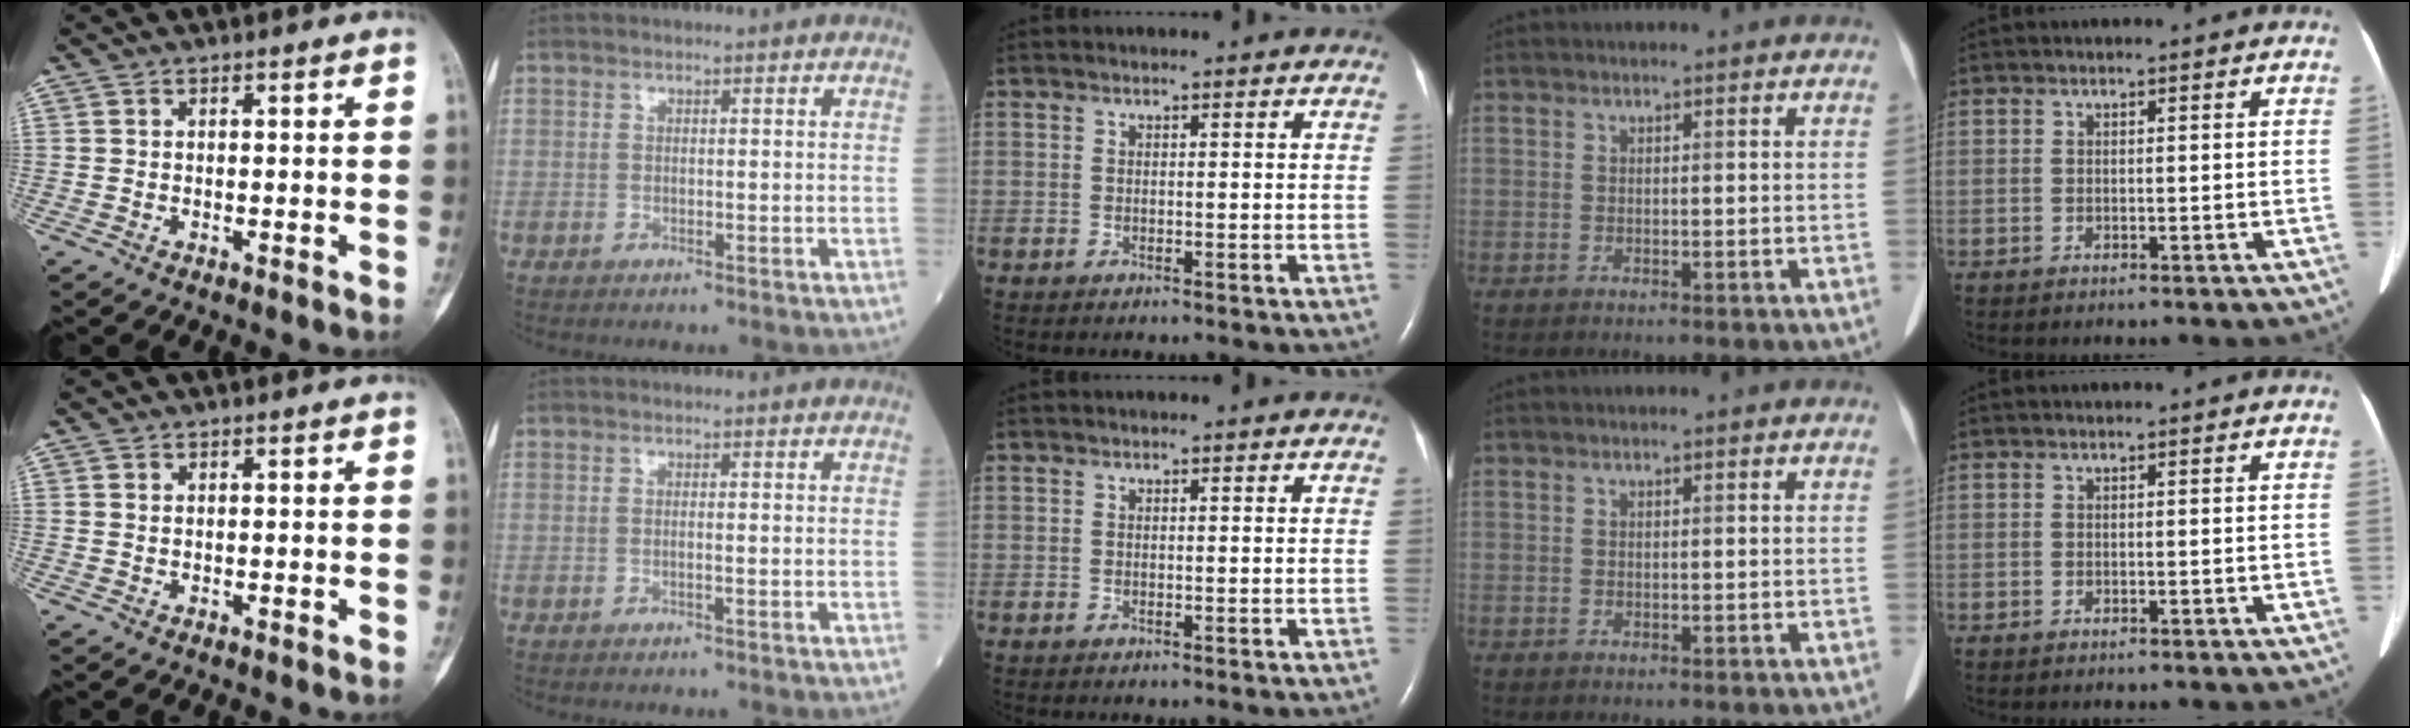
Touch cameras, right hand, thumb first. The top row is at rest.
{"thumb": {"total": 0.5, "force": [0.2, 0.4, 0.3], "torque": [-0.009, 0.003, 0.006]}, "index": {"total": 0.7, "force": [-0.2, 0.0, 0.6], "torque": [-0.014, 0.001, -0.003]}}